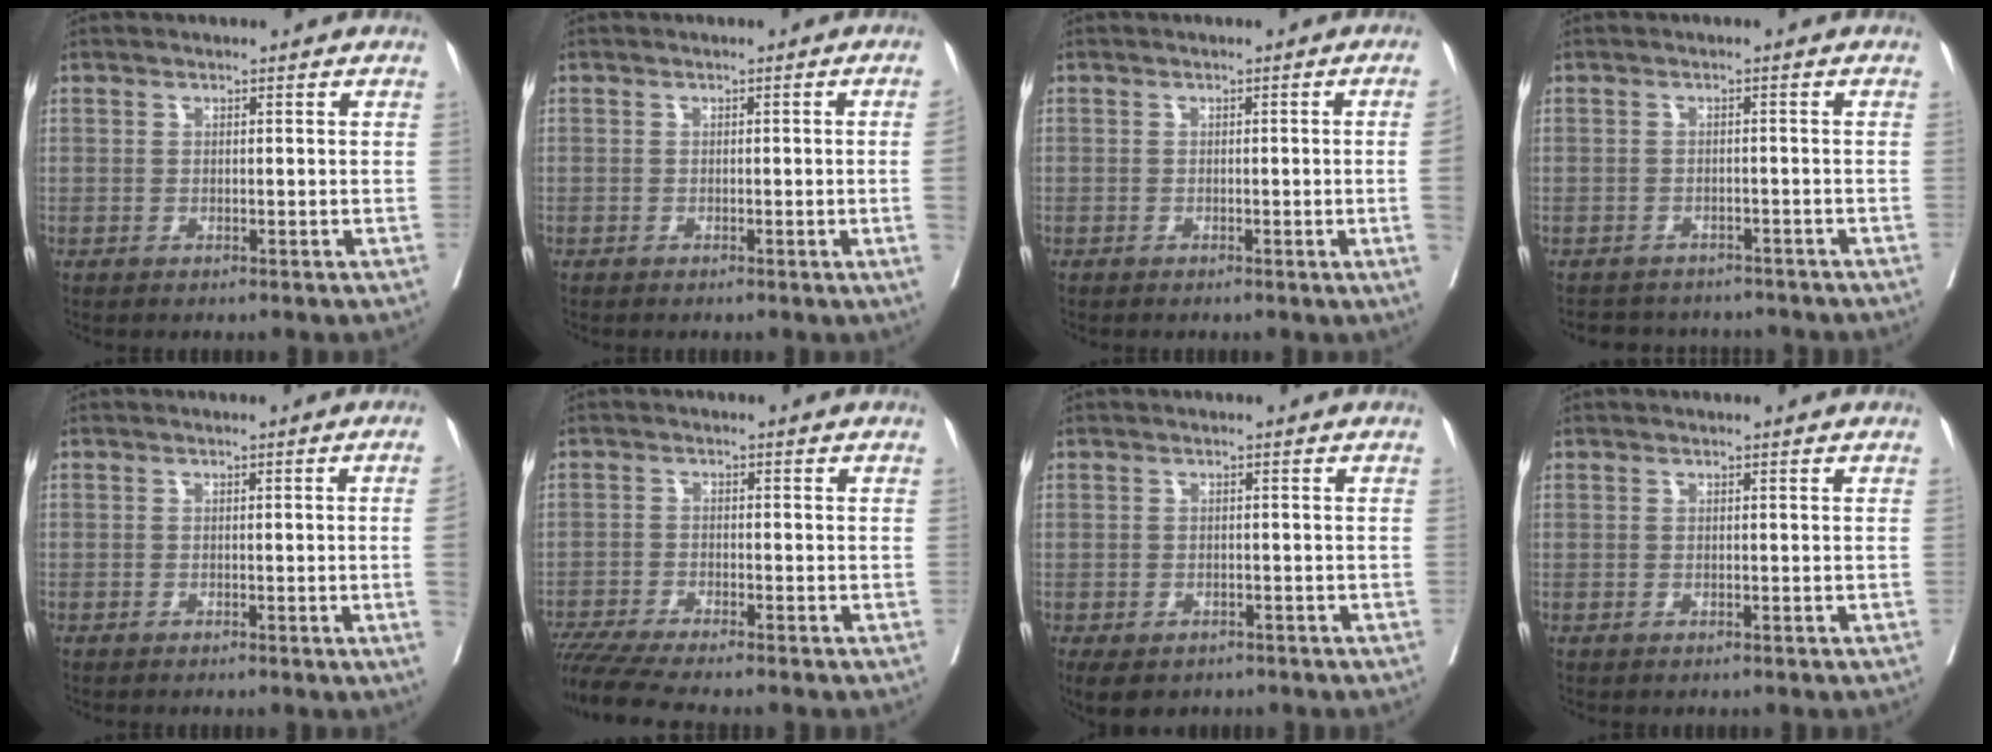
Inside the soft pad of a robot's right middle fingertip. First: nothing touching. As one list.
[{"total": 2.2, "force": [-0.2, -0.8, 2.0], "torque": [-0.022, -0.004, 0.000]}, {"total": 2.7, "force": [-0.3, -1.1, 2.5], "torque": [-0.028, -0.005, -0.002]}, {"total": 7.0, "force": [-6.6, 2.2, 0.7], "torque": [-0.006, 0.007, -0.080]}, {"total": 2.3, "force": [-0.3, -0.8, 2.2], "torque": [-0.024, -0.004, -0.003]}, {"total": 7.7, "force": [-6.9, -0.6, 3.5], "torque": [-0.055, -0.017, -0.118]}, {"total": 6.4, "force": [-4.6, 3.6, 2.5], "torque": [-0.036, -0.003, -0.062]}, {"total": 0.0}]